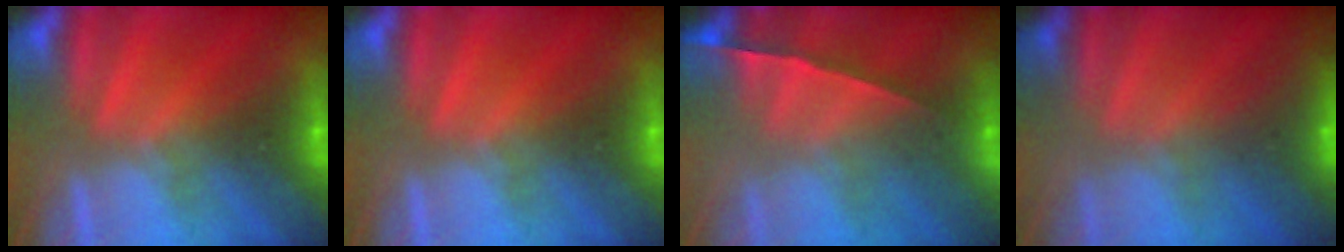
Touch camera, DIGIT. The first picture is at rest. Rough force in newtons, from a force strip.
{"total": 0.0}
{"total": 1.5}
{"total": 3.0}